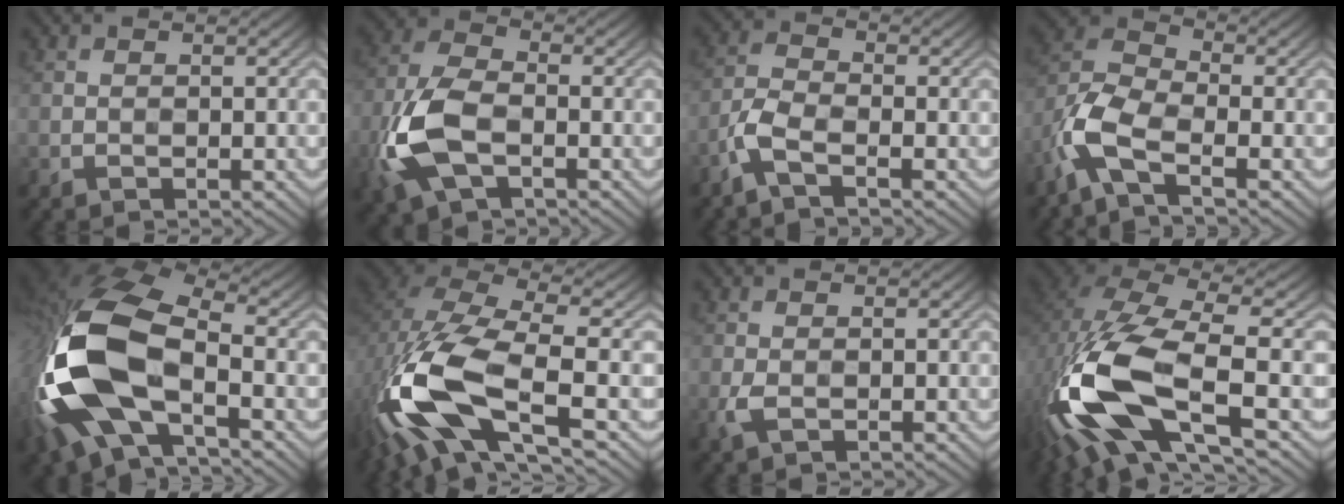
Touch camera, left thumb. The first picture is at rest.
{"total": 10.9, "force": [-3.6, 6.0, 8.4], "torque": [-0.212, -0.010, -0.082]}
{"total": 3.9, "force": [-2.4, 1.2, 2.8], "torque": [-0.071, 0.002, -0.063]}
{"total": 8.3, "force": [-4.4, 3.2, 6.3], "torque": [-0.149, 0.003, -0.111]}
{"total": 18.1, "force": [-4.1, 9.5, 14.8], "torque": [-0.364, -0.028, -0.071]}
{"total": 15.5, "force": [-4.9, 7.1, 12.8], "torque": [-0.312, -0.027, -0.098]}
{"total": 1.9, "force": [-0.6, 1.0, 1.5], "torque": [-0.044, -0.004, -0.014]}
{"total": 17.1, "force": [-5.0, 7.6, 14.5], "torque": [-0.355, -0.031, -0.092]}